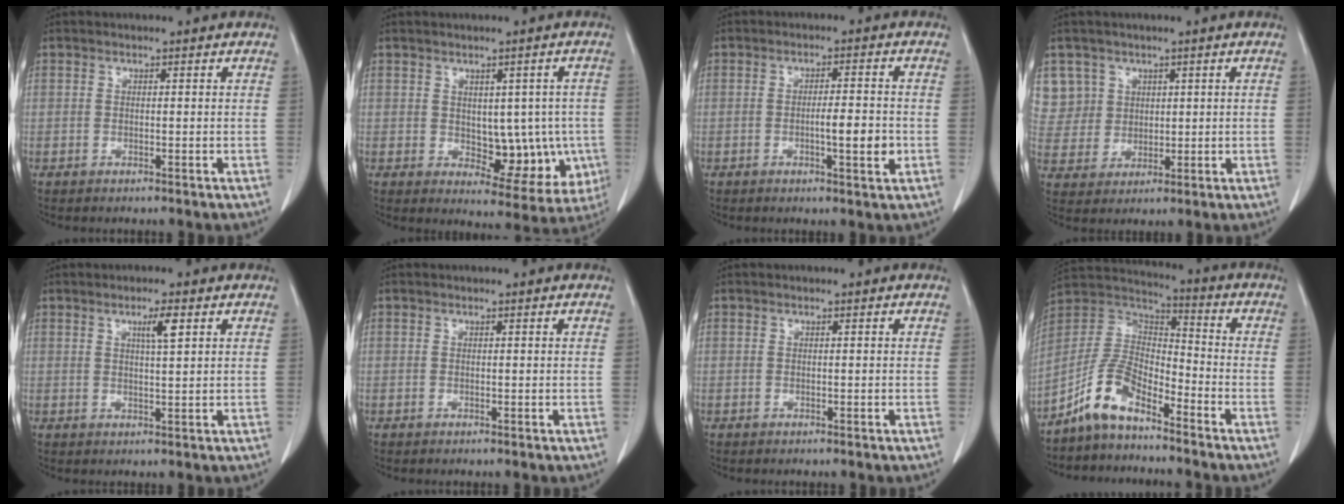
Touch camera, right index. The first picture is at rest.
{"total": 9.7, "force": [-0.7, 5.5, 7.9], "torque": [-0.077, 0.008, 0.009]}
{"total": 5.0, "force": [-1.2, 0.7, 4.8], "torque": [-0.075, -0.003, -0.015]}
{"total": 7.1, "force": [3.5, 6.2, -0.2], "torque": [0.007, 0.014, 0.080]}
{"total": 3.2, "force": [1.4, 0.1, 2.8], "torque": [-0.049, -0.002, 0.023]}
{"total": 0.0}
{"total": 0.0}
{"total": 9.6, "force": [-6.7, 3.7, 5.7], "torque": [-0.134, 0.022, -0.135]}